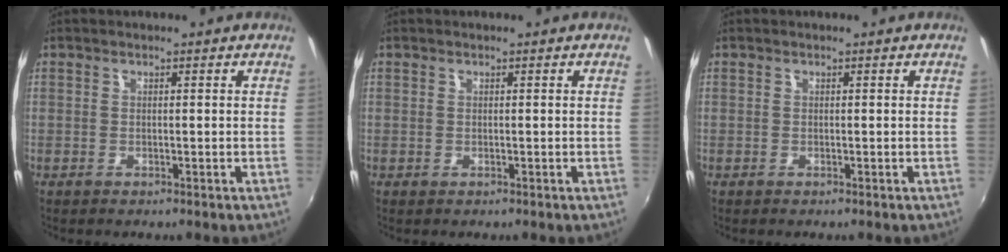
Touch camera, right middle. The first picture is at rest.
{"total": 0.0}
{"total": 0.0}